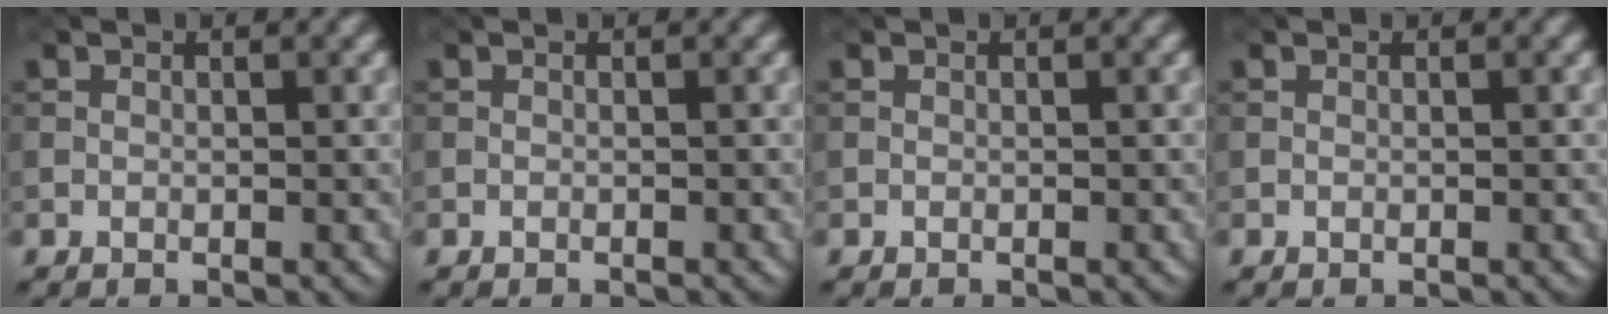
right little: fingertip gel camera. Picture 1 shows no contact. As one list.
[{"total": 0.0}, {"total": 0.0}, {"total": 0.0}]